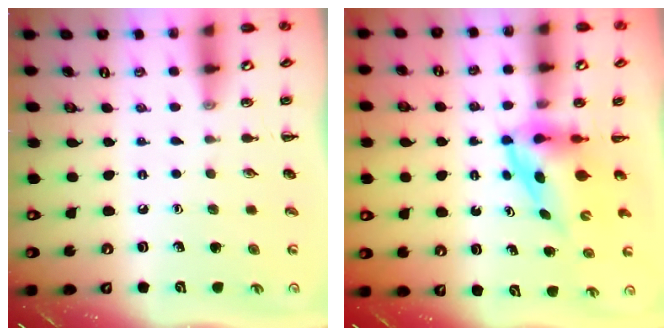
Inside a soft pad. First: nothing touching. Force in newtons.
{"total": 3.7, "press": 3.7, "slide": 0.6}